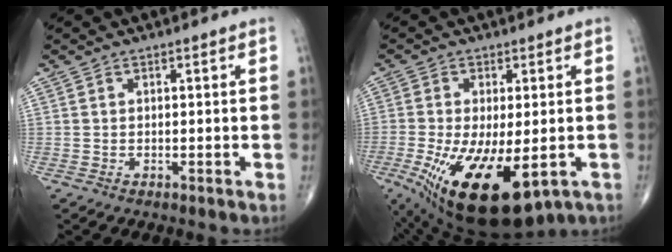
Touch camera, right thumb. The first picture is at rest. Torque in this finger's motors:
{"motor_torque": [0.14, 1.39, 1.09, 0.27, 0.61]}